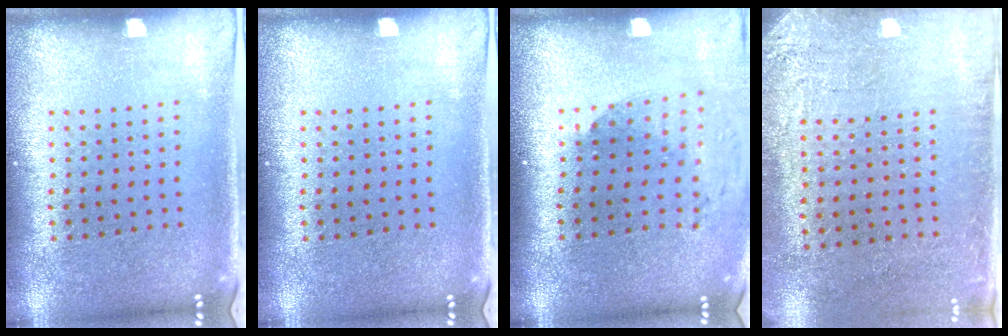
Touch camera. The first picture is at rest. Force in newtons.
{"total": 0.0}
{"total": 1.6, "press": 1.3, "slide": 0.9}
{"total": 2.7, "press": 2.4, "slide": 1.3}